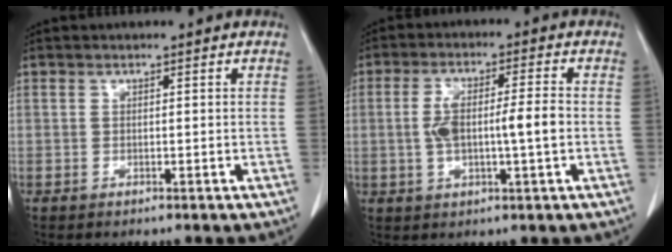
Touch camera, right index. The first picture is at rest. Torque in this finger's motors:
{"motor_torque": [1.05, -0.16, 0.63, 0.15]}